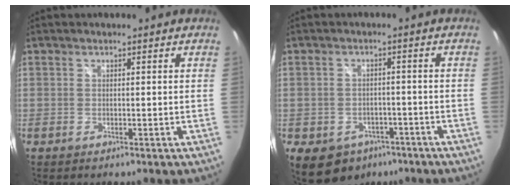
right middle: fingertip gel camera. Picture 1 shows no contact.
{"total": 10.3, "force": [-5.8, 7.5, 4.1], "torque": [-0.099, 0.003, -0.068]}